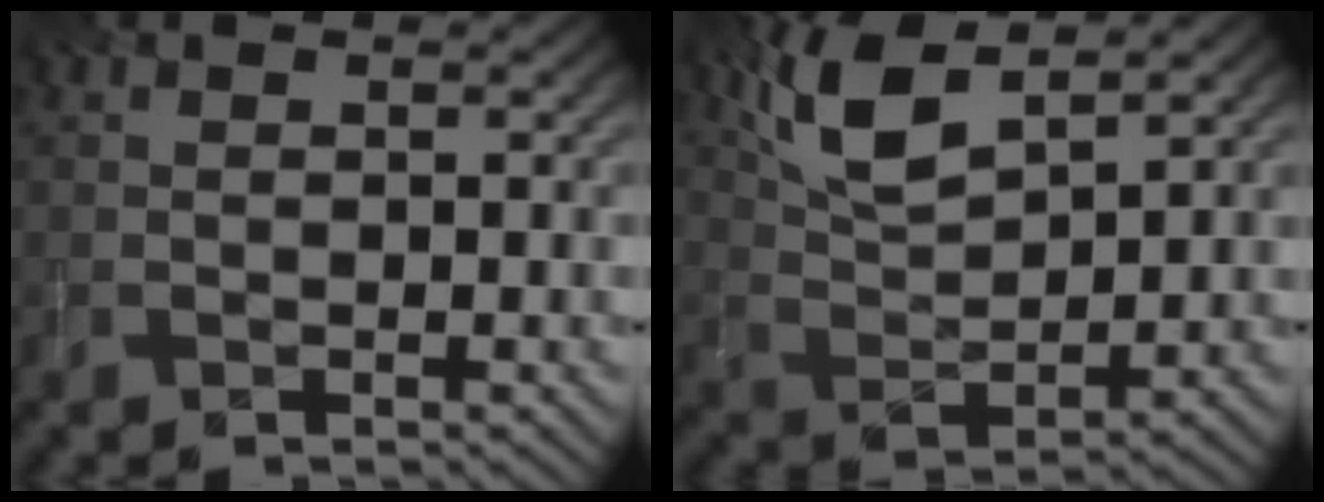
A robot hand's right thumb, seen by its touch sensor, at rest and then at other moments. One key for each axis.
{"total": 9.0, "fx": 5.9, "fy": 2.8, "fz": 6.2, "tx": -0.146, "ty": 0.009, "tz": 0.123}